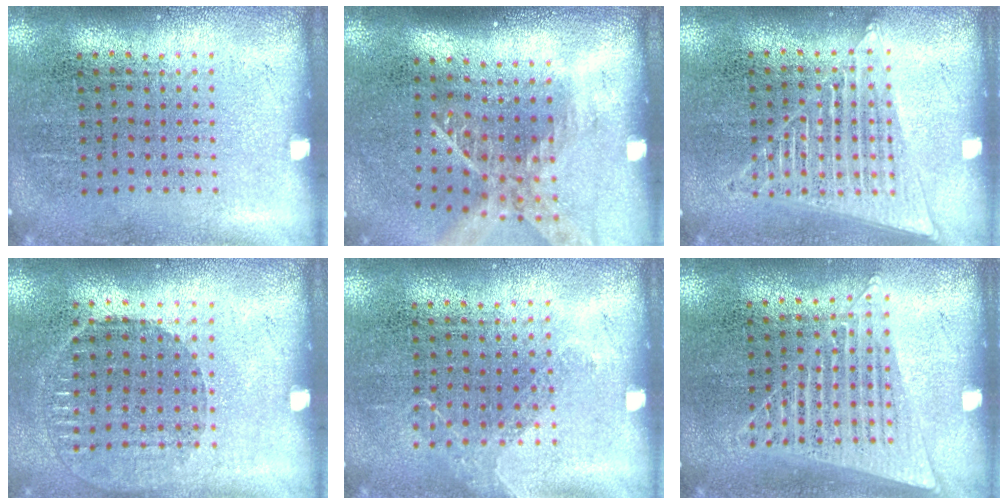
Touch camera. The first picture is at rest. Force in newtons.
{"total": 1.8, "press": 1.3, "slide": 1.2}
{"total": 1.4, "press": 1.4, "slide": 0.1}
{"total": 1.0, "press": 0.9, "slide": 0.4}
{"total": 1.0, "press": 0.8, "slide": 0.6}
{"total": 1.3, "press": 1.2, "slide": 0.4}